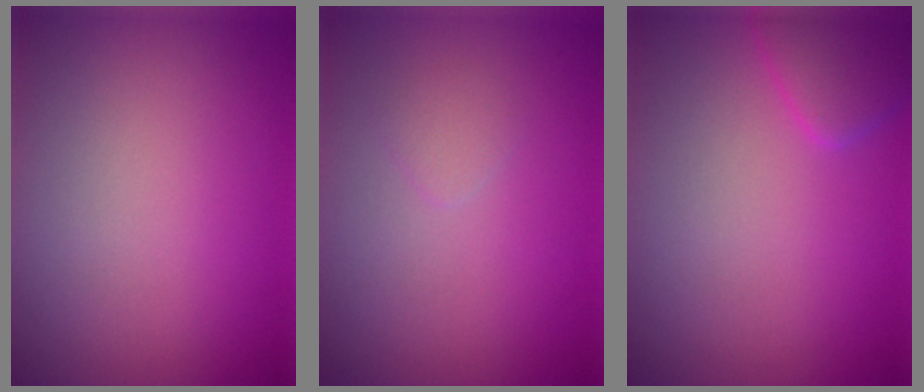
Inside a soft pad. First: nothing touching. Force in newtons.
{"total": 0.9, "press": 0.9, "slide": 0.0}
{"total": 2.3, "press": 2.3, "slide": 0.2}